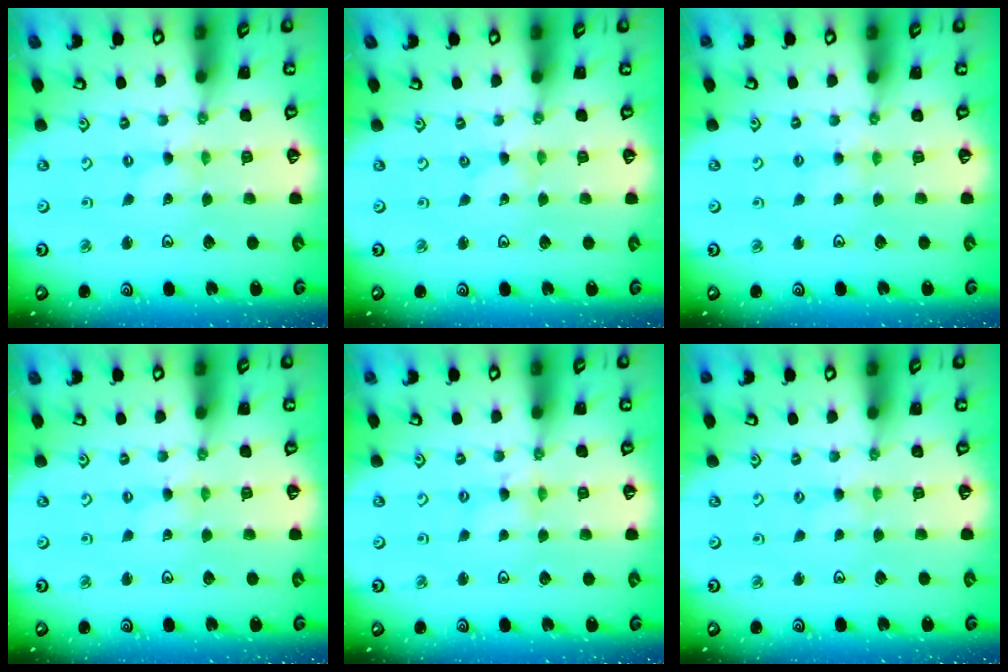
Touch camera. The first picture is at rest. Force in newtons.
{"total": 0.0}
{"total": 2.8, "press": 2.8, "slide": 0.4}
{"total": 0.5, "press": 0.5, "slide": 0.1}
{"total": 1.8, "press": 1.8, "slide": 0.2}
{"total": 0.7, "press": 0.7, "slide": 0.2}